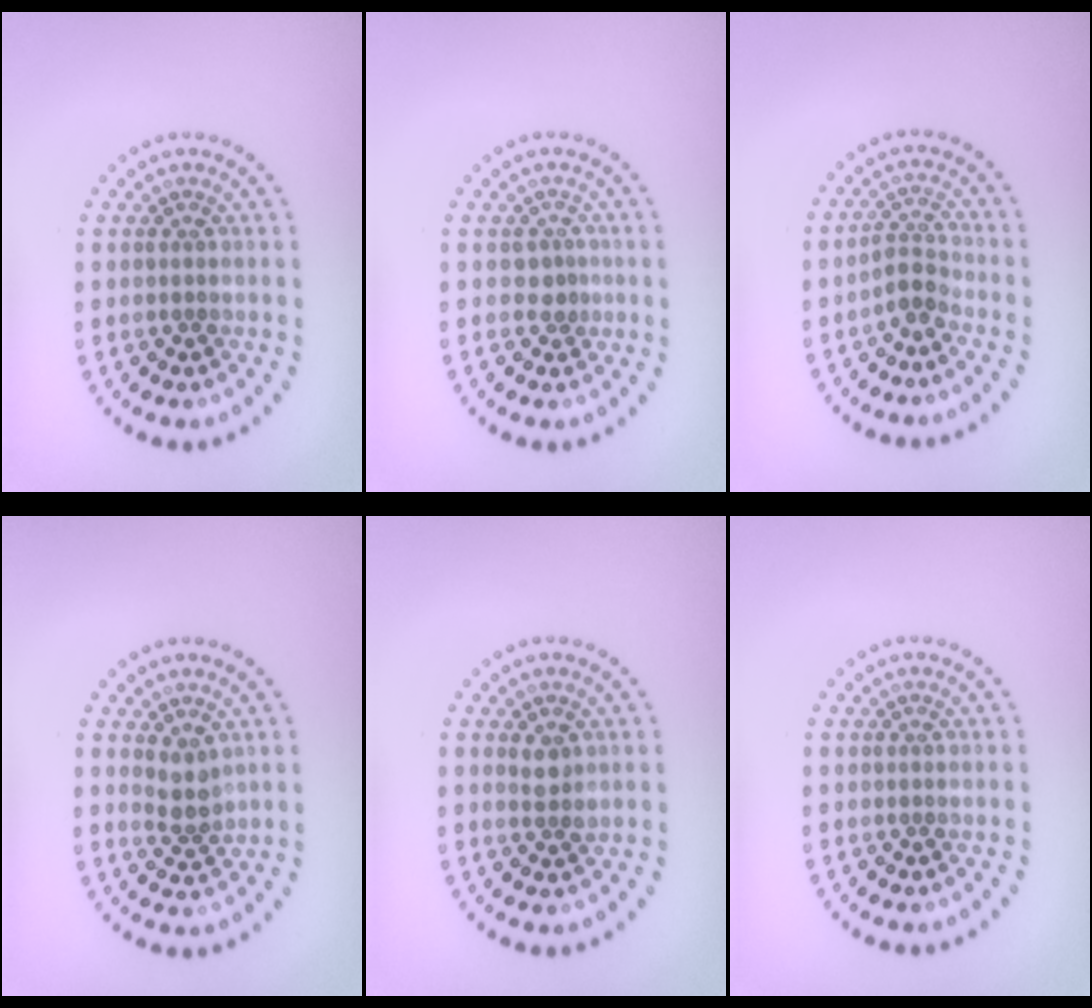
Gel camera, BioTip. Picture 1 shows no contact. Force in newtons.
{"total": 1.2, "press": 0.8, "slide": 0.8}
{"total": 2.1, "press": 1.4, "slide": 1.5}
{"total": 2.1, "press": 1.6, "slide": 1.3}
{"total": 1.4, "press": 1.3, "slide": 0.6}
{"total": 0.0}